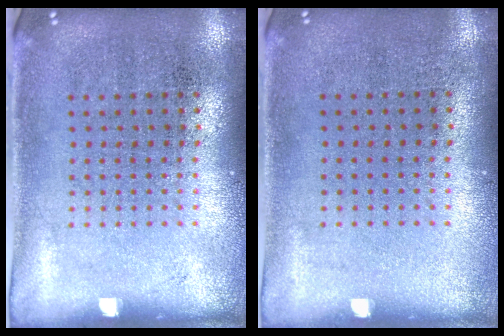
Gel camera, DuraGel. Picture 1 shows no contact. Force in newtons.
{"total": 0.0}